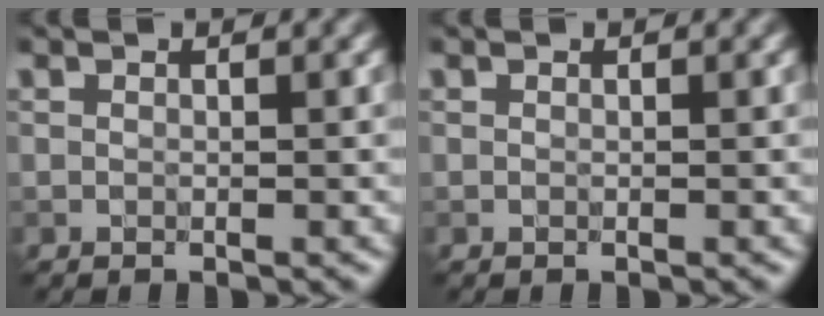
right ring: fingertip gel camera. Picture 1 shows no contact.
{"total": 0.0}